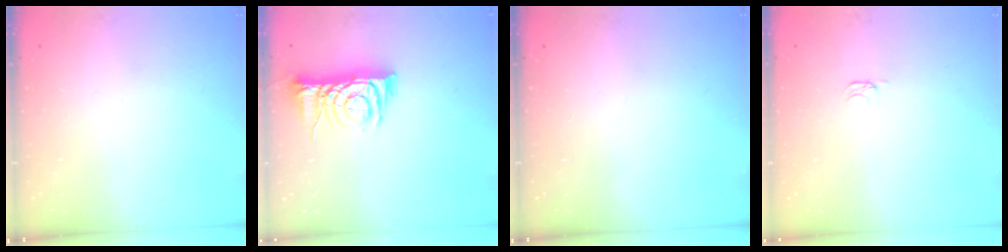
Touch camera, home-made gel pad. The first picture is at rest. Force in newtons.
{"total": 7.9, "press": 7.9, "slide": 1.0}
{"total": 0.0}
{"total": 1.6, "press": 1.6, "slide": 0.4}